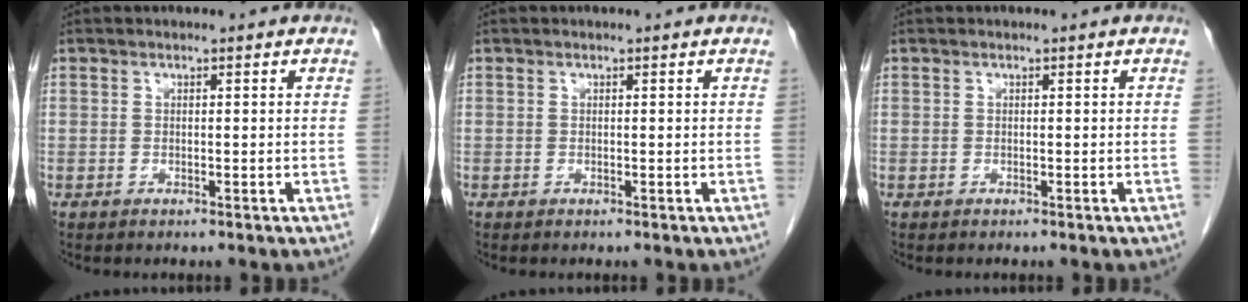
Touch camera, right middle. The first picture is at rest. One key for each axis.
{"total": 0.0}
{"total": 0.0}